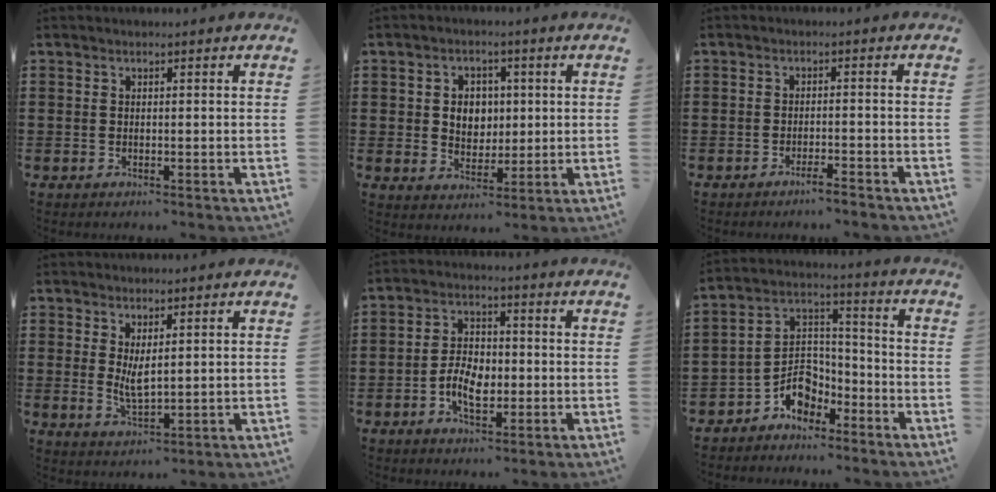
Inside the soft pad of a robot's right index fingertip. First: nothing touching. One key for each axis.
{"total": 4.6, "fx": 0.6, "fy": 4.1, "fz": 2.1, "tx": -0.048, "ty": 0.010, "tz": 0.005}
{"total": 2.3, "fx": -2.1, "fy": -0.2, "fz": 1.0, "tx": -0.016, "ty": 0.001, "tz": -0.039}
{"total": 3.6, "fx": 0.8, "fy": 1.4, "fz": 3.2, "tx": -0.063, "ty": 0.001, "tz": 0.015}
{"total": 6.0, "fx": -1.7, "fy": 3.5, "fz": 4.5, "tx": -0.102, "ty": 0.004, "tz": -0.035}
{"total": 6.6, "fx": -4.5, "fy": 4.3, "fz": 2.3, "tx": -0.051, "ty": 0.014, "tz": -0.091}